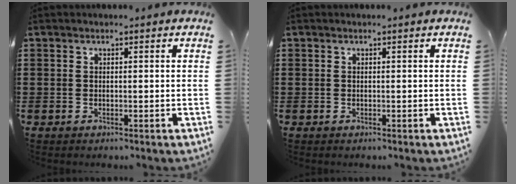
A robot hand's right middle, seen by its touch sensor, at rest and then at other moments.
{"total": 0.0}